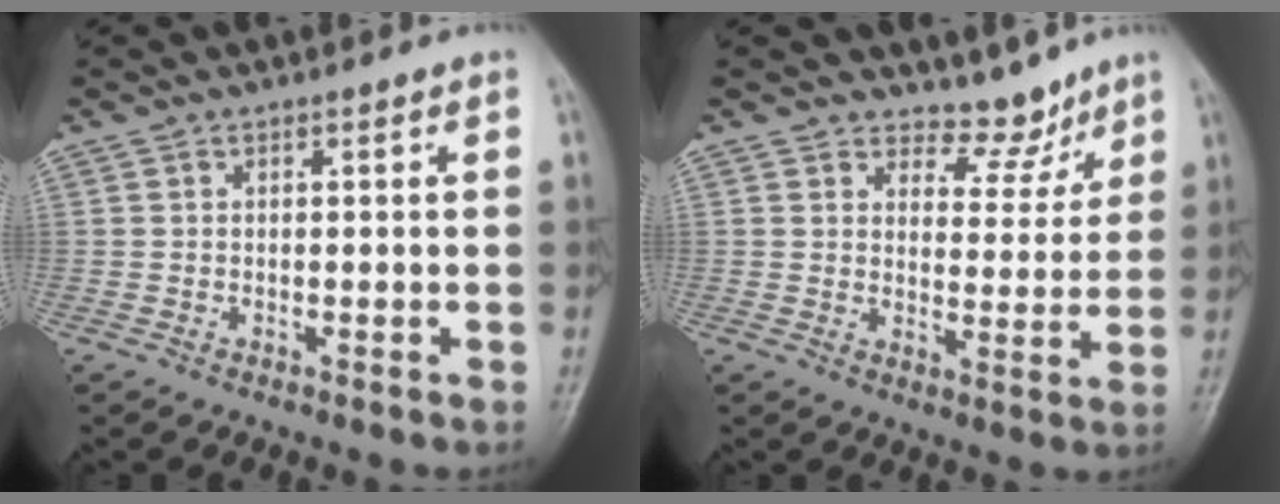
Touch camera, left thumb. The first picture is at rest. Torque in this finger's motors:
{"motor_torque": [0.16, 0.20, -0.34, 0.14, -0.05]}